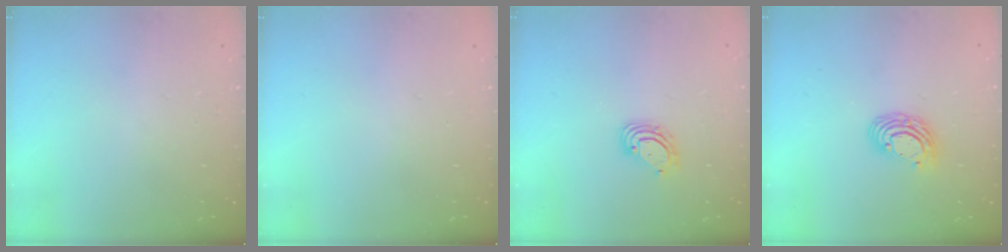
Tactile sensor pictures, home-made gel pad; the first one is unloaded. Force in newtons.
{"total": 0.0}
{"total": 5.2, "press": 5.2, "slide": 0.6}
{"total": 8.3, "press": 8.2, "slide": 1.4}